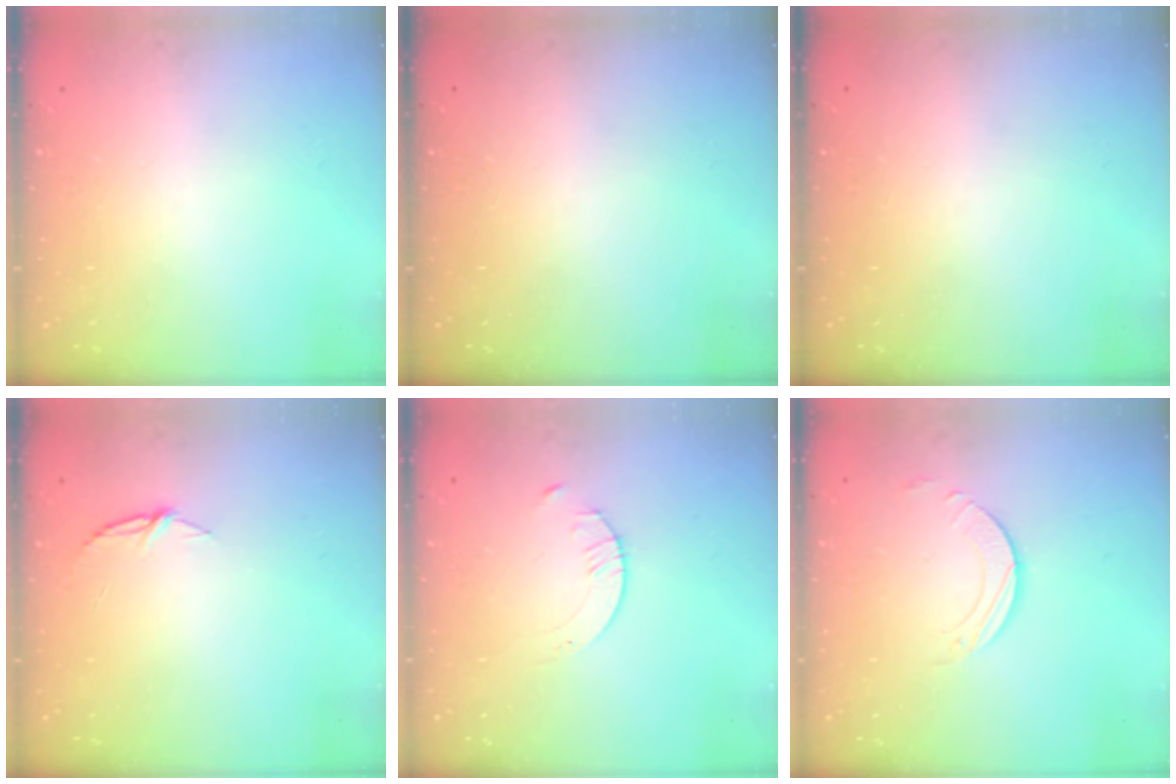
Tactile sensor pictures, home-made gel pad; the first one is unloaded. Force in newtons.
{"total": 0.0}
{"total": 0.0}
{"total": 4.8, "press": 4.8, "slide": 0.5}
{"total": 1.6, "press": 1.6, "slide": 0.2}
{"total": 1.9, "press": 1.9, "slide": 0.1}